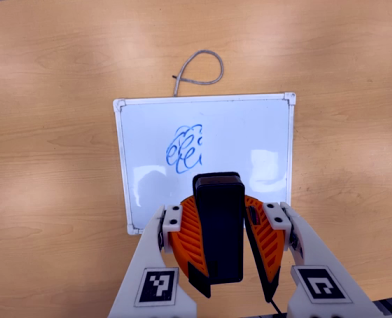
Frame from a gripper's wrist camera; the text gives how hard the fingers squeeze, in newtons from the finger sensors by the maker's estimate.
{"total": 10.9, "left": 10.4, "right": 11.4}